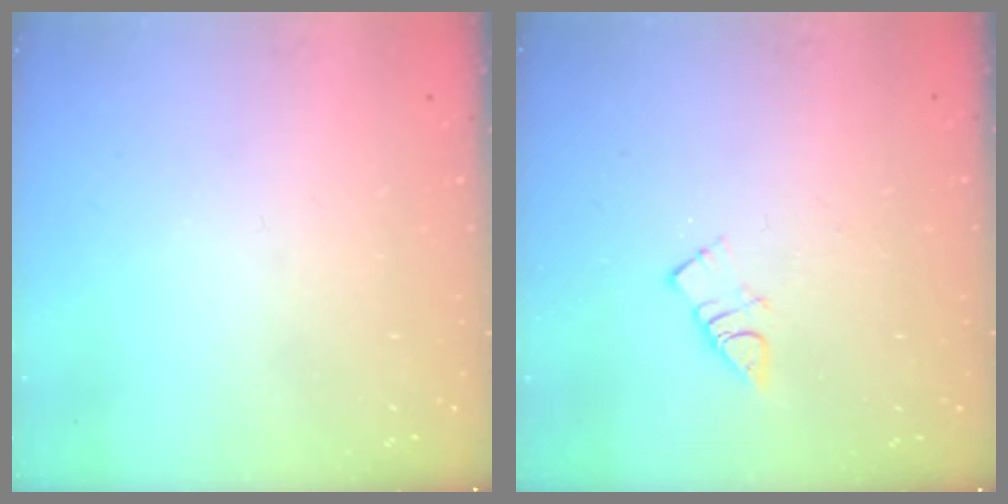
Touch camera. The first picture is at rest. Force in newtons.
{"total": 3.9, "press": 3.9, "slide": 0.3}